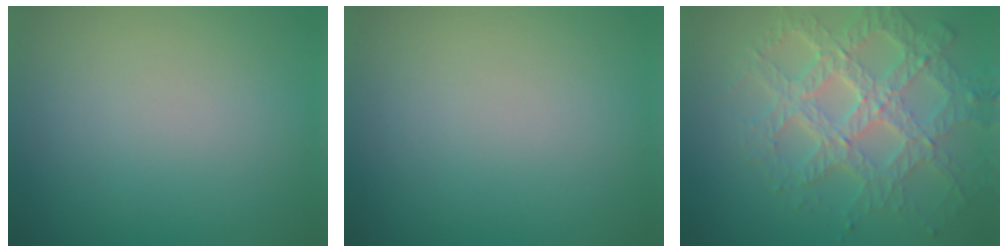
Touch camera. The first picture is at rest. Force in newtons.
{"total": 0.0}
{"total": 7.4, "press": 5.5, "slide": 5.0}